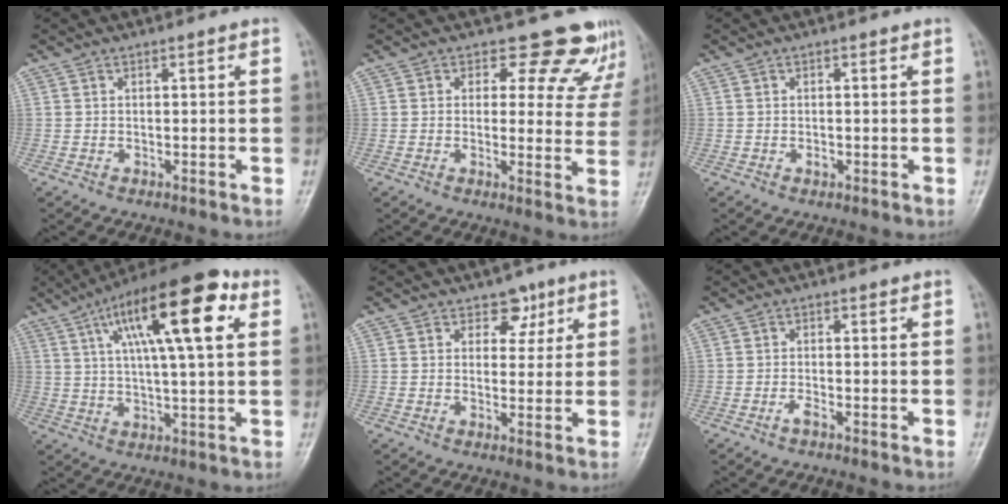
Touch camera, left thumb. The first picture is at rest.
{"total": 11.0, "force": [9.4, 5.4, 1.8], "torque": [0.037, -0.059, 0.084]}
{"total": 0.9, "force": [-0.2, 0.7, 0.6], "torque": [-0.004, 0.000, -0.003]}
{"total": 19.3, "force": [7.2, 5.4, 17.0], "torque": [-0.259, 0.007, 0.110]}
{"total": 4.1, "force": [2.3, 3.0, 1.5], "torque": [0.012, -0.010, 0.031]}
{"total": 1.2, "force": [-0.8, 0.3, 0.9], "torque": [-0.018, 0.002, -0.017]}